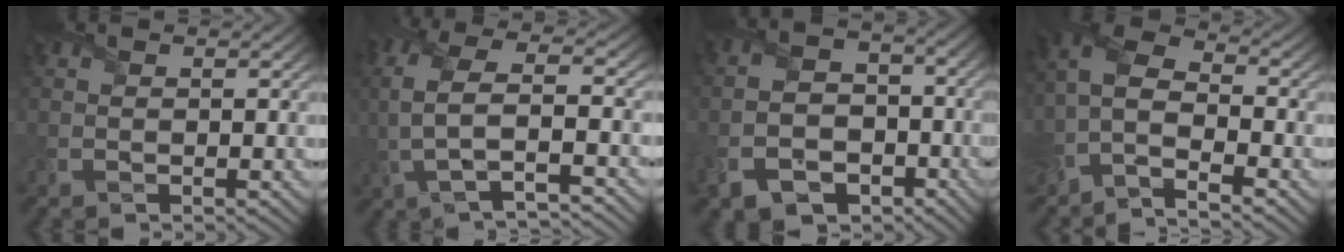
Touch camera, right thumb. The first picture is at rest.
{"total": 6.5, "force": [-1.6, 2.0, 6.0], "torque": [-0.144, 0.011, -0.038]}
{"total": 9.1, "force": [-4.9, 6.1, 4.5], "torque": [-0.098, -0.026, -0.095]}
{"total": 7.0, "force": [-3.4, 2.7, 5.5], "torque": [-0.122, 0.005, -0.088]}